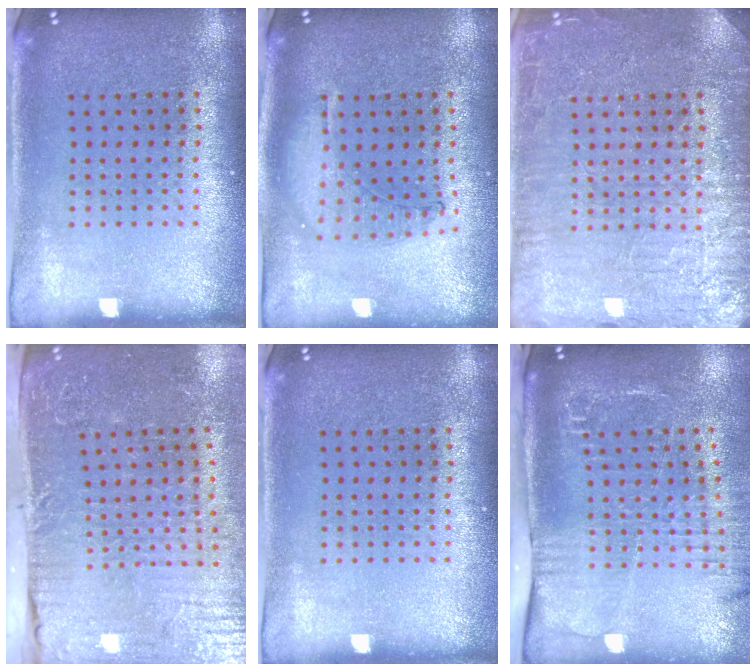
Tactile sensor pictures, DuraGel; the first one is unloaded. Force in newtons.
{"total": 1.0, "press": 1.0, "slide": 0.2}
{"total": 5.9, "press": 5.8, "slide": 1.0}
{"total": 4.6, "press": 4.3, "slide": 1.6}
{"total": 0.0}
{"total": 2.7, "press": 2.1, "slide": 1.6}